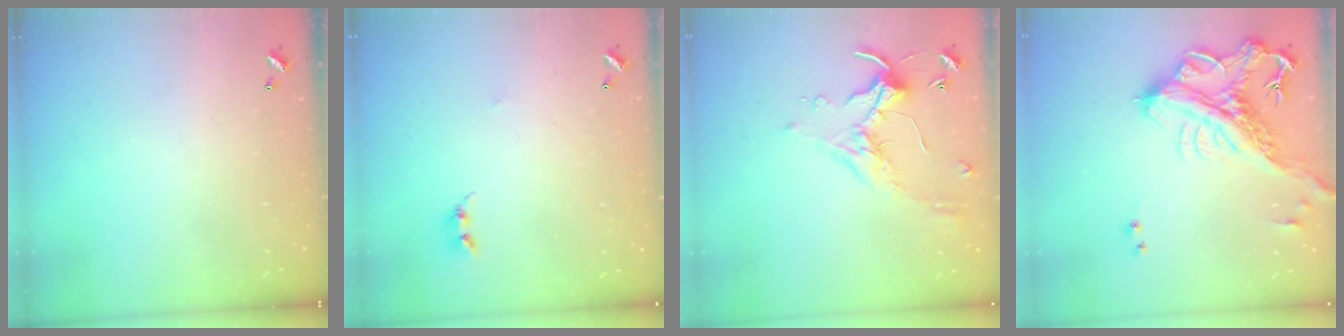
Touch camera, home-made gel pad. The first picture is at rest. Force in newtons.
{"total": 2.9, "press": 2.9, "slide": 0.3}
{"total": 0.7, "press": 0.6, "slide": 0.4}
{"total": 8.5, "press": 8.3, "slide": 2.1}